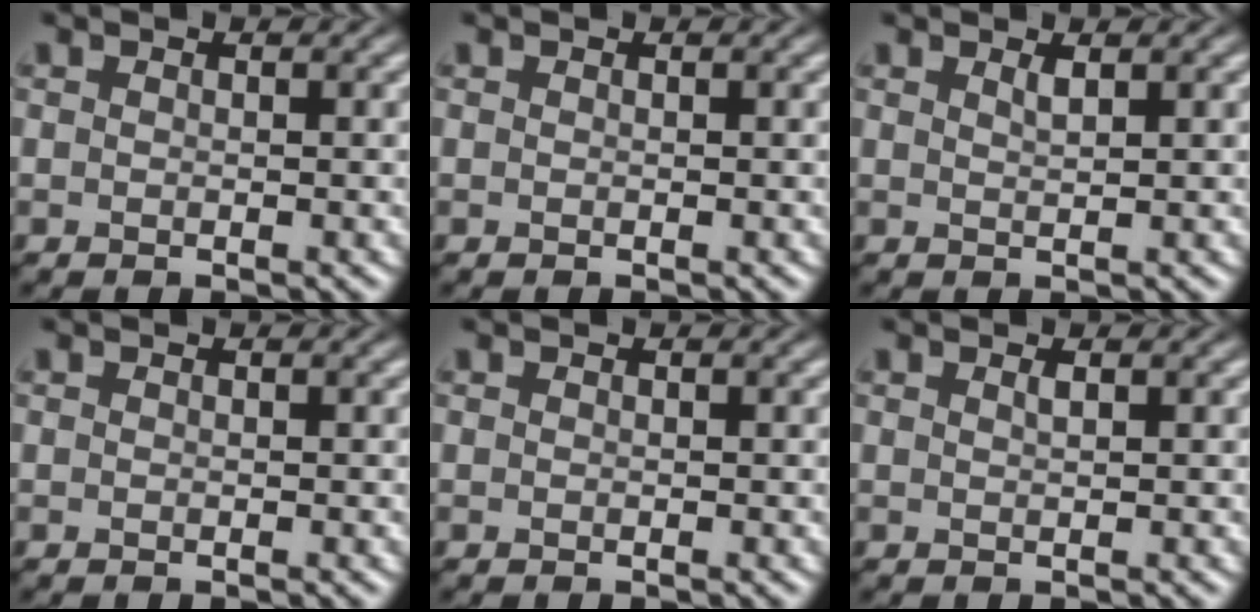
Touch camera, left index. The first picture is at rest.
{"total": 0.0}
{"total": 0.9, "force": [0.7, 0.2, 0.6], "torque": [-0.005, 0.000, 0.010]}
{"total": 0.0}
{"total": 0.0}
{"total": 0.6, "force": [0.4, 0.2, 0.5], "torque": [-0.005, 0.001, 0.006]}